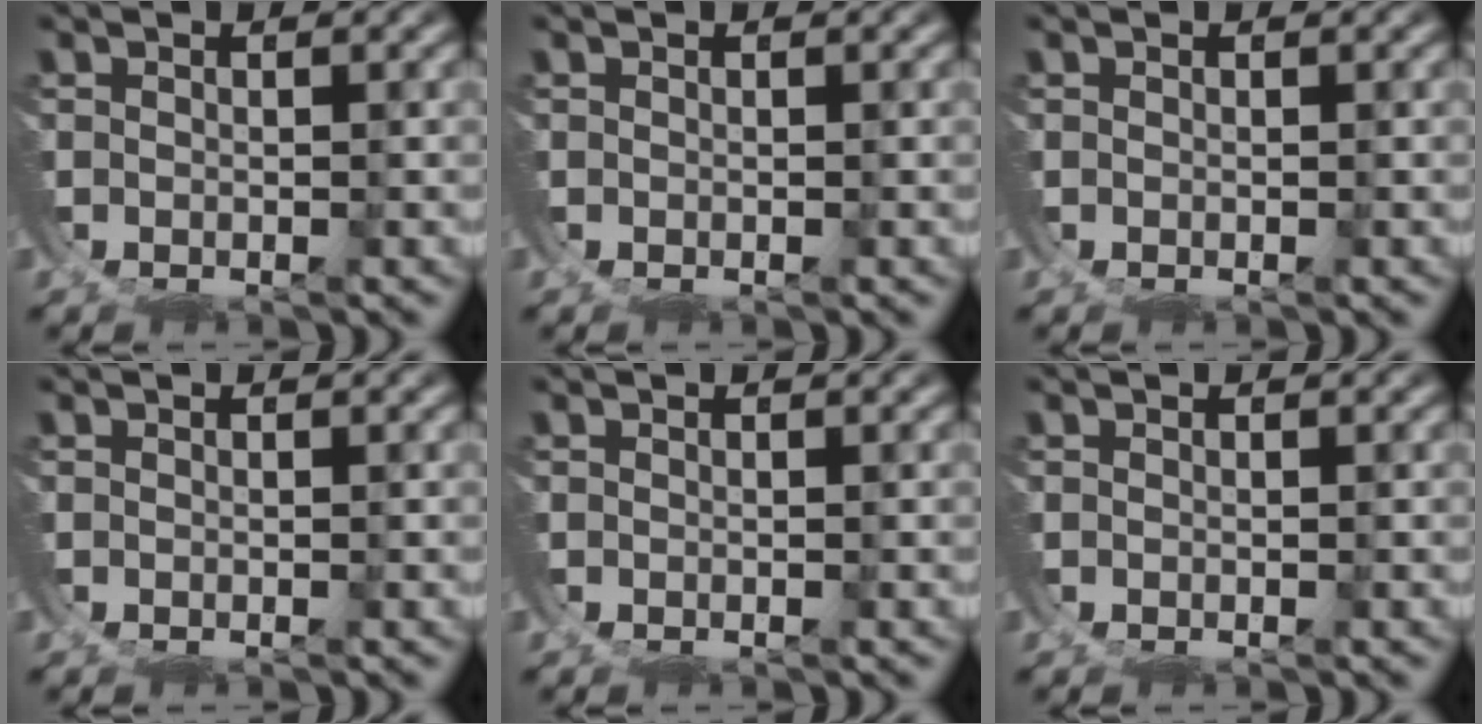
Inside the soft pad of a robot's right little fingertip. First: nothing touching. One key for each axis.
{"total": 0.0}
{"total": 0.0}
{"total": 0.0}
{"total": 0.0}
{"total": 0.0}